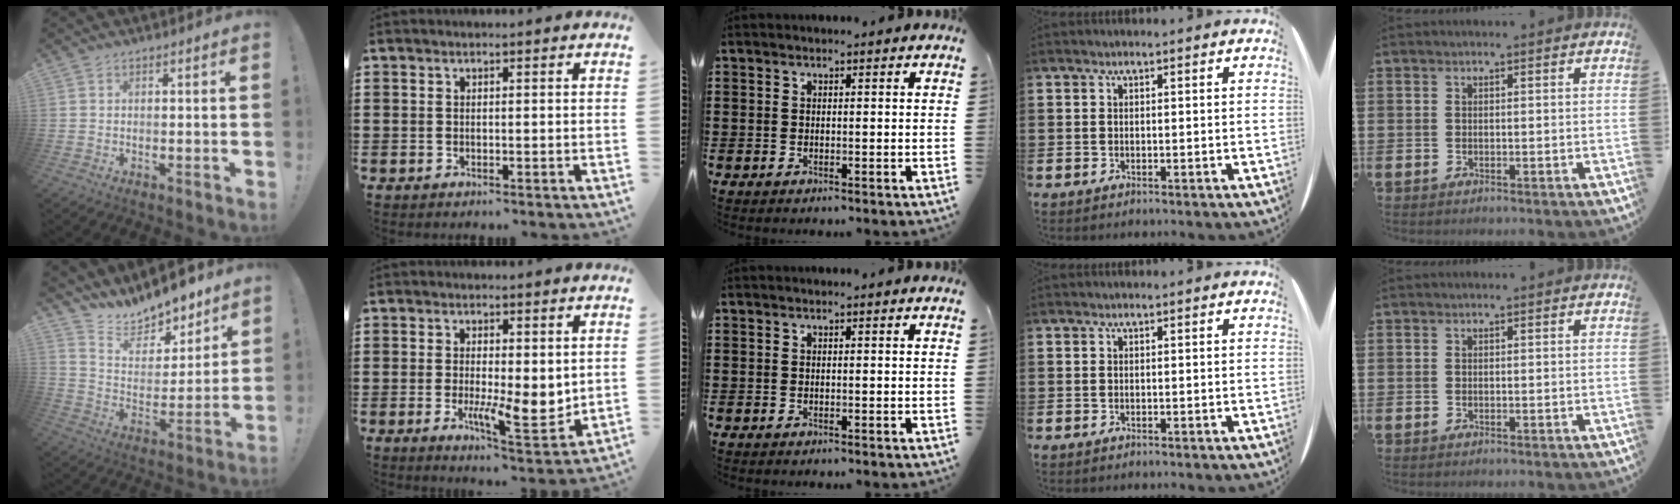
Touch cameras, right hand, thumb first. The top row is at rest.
{"thumb": {"total": 11.0, "force": [10.3, 3.3, 2.0], "torque": [-0.052, -0.093, 0.188]}, "index": {"total": 3.0, "force": [1.0, 1.4, 2.5], "torque": [-0.041, -0.004, 0.018]}}